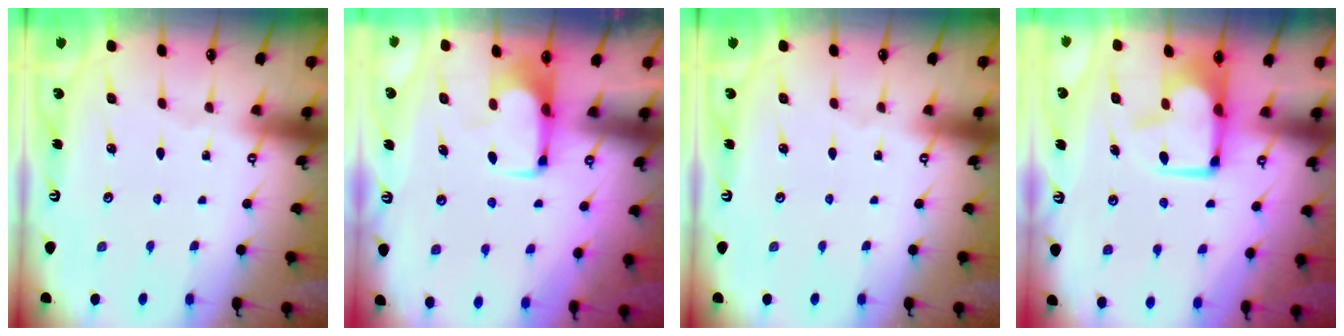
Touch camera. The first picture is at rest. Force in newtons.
{"total": 2.0, "press": 2.0, "slide": 0.4}
{"total": 0.0}
{"total": 2.6, "press": 2.3, "slide": 1.2}